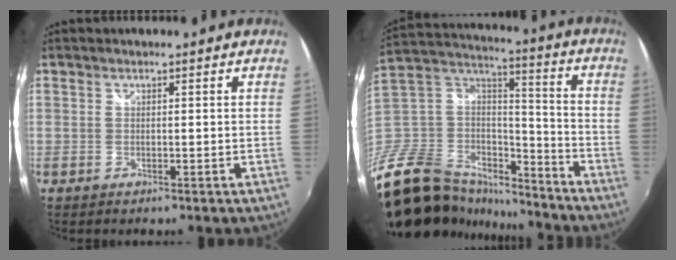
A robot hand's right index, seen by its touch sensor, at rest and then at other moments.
{"total": 30.5, "force": [-22.4, 14.9, 14.3], "torque": [-0.312, 0.021, -0.364]}